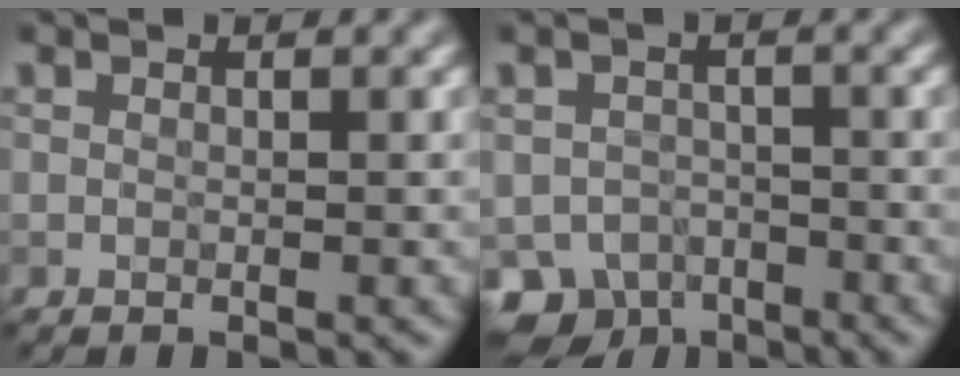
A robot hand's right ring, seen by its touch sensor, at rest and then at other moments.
{"total": 5.3, "force": [-3.8, 3.5, 1.2], "torque": [-0.004, -0.010, -0.057]}